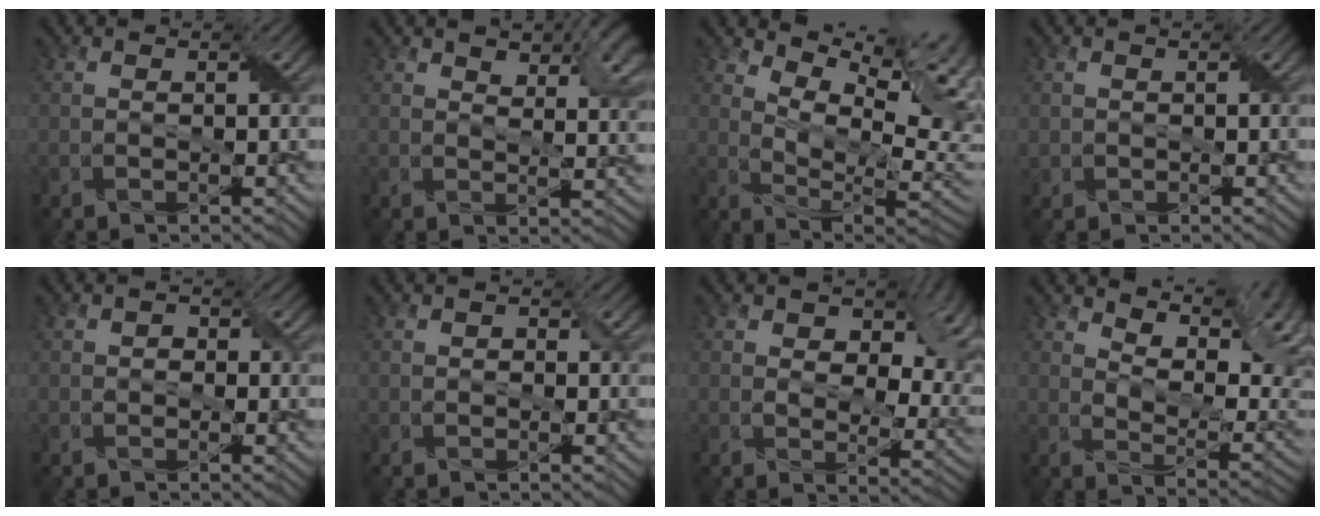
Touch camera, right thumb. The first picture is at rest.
{"total": 8.0, "force": [4.3, 3.6, 5.7], "torque": [-0.083, 0.002, 0.075]}
{"total": 12.0, "force": [6.0, 4.7, 9.2], "torque": [-0.170, 0.011, 0.102]}
{"total": 0.7, "force": [0.1, 0.7, 0.0], "torque": [-0.008, -0.002, 0.004]}
{"total": 1.1, "force": [-0.3, 1.0, 0.4], "torque": [-0.005, -0.002, -0.010]}
{"total": 0.8, "force": [-0.2, 0.7, 0.3], "torque": [-0.004, -0.003, -0.007]}
{"total": 12.5, "force": [4.6, 7.3, 9.1], "torque": [-0.128, -0.002, 0.073]}
{"total": 13.7, "force": [7.9, 6.1, 9.3], "torque": [-0.149, 0.005, 0.112]}